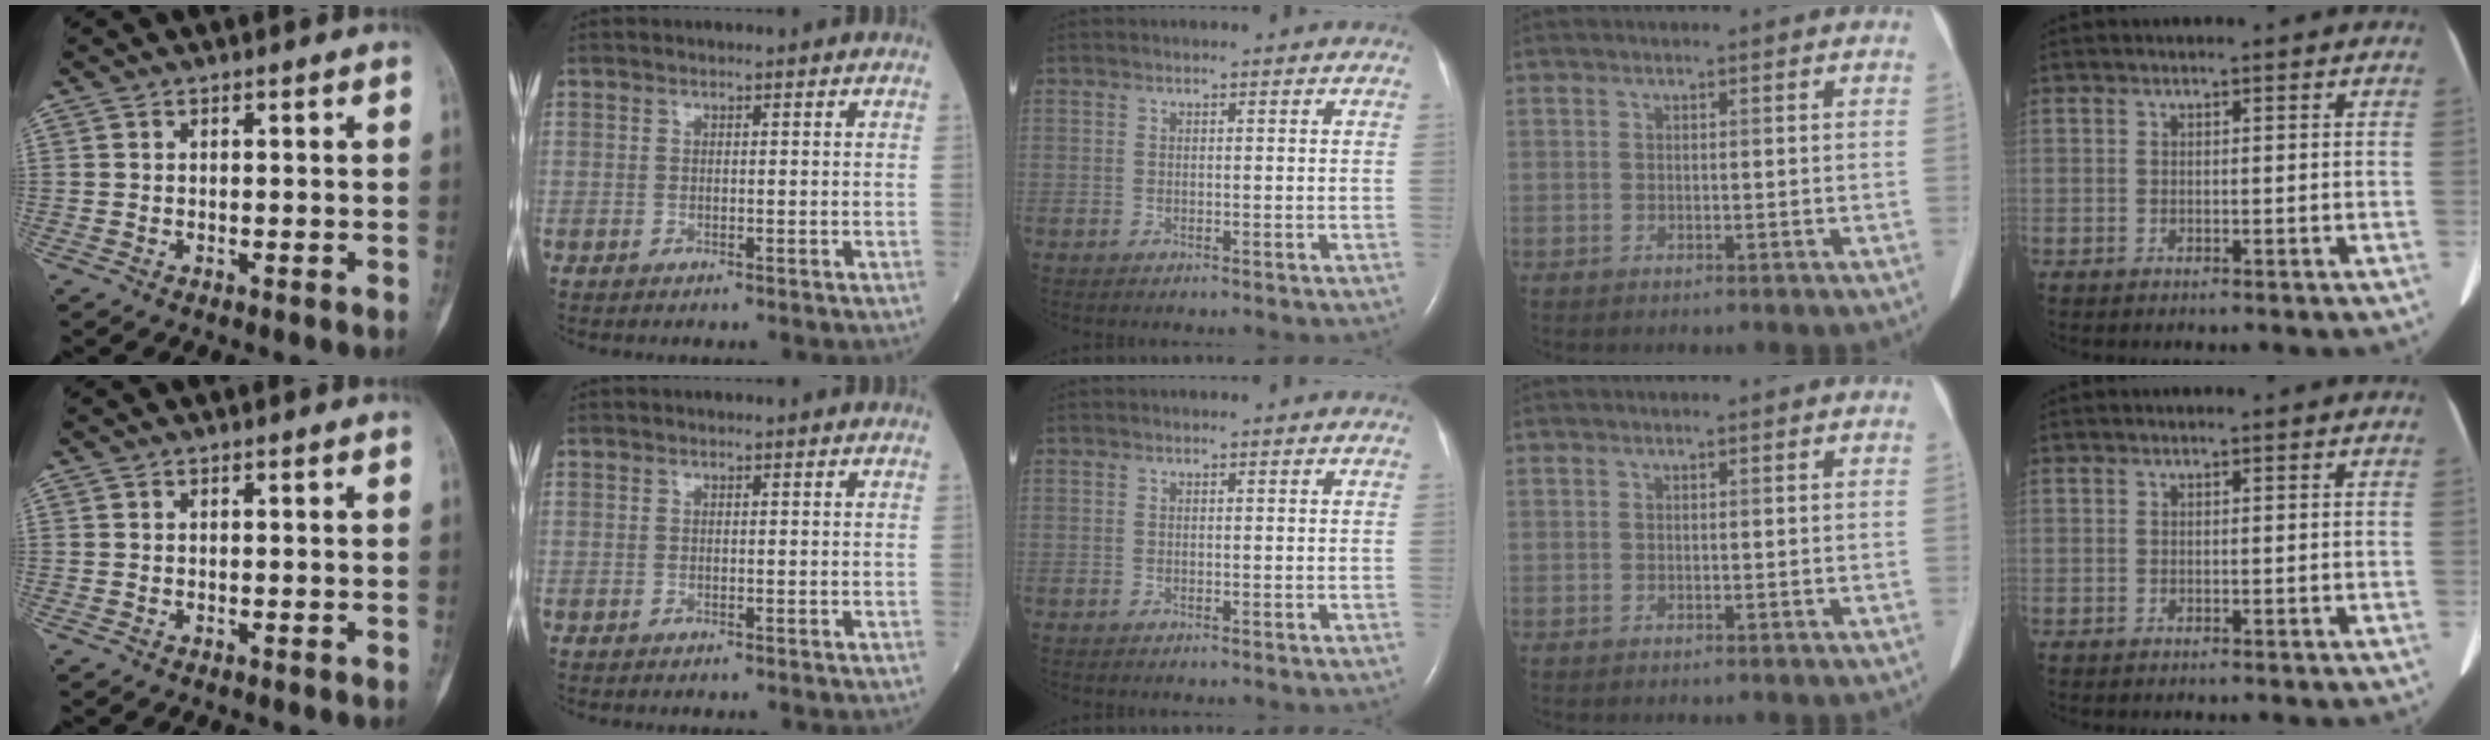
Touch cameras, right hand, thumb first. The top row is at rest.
{}